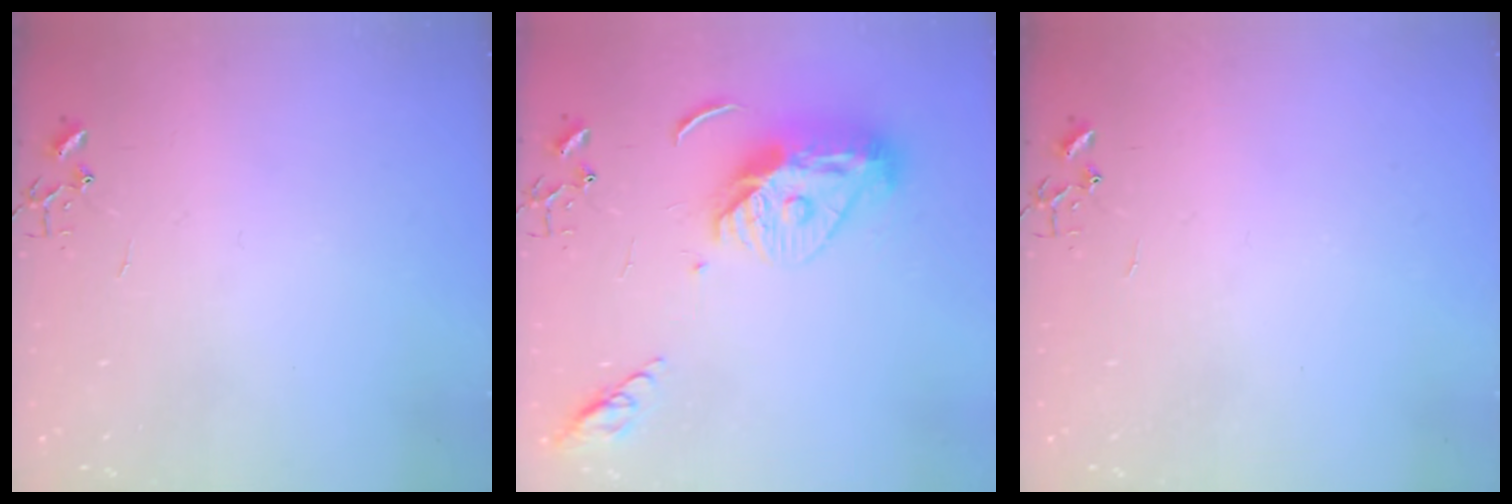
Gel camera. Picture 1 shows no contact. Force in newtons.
{"total": 12.7, "press": 12.7, "slide": 0.9}
{"total": 0.0}